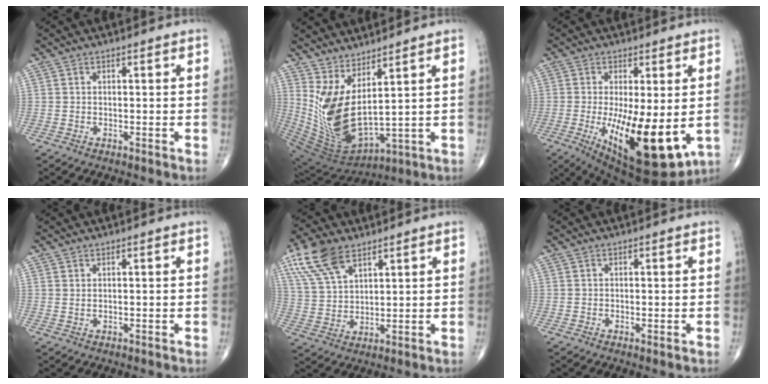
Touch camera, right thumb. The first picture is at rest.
{"total": 13.9, "force": [4.8, 4.6, 12.1], "torque": [-0.239, -0.061, 0.121]}
{"total": 17.7, "force": [-3.1, 6.2, 16.3], "torque": [-0.256, -0.036, -0.025]}
{"total": 0.7, "force": [0.5, 0.2, 0.5], "torque": [-0.011, -0.002, 0.010]}
{"total": 11.3, "force": [6.8, 5.6, 7.1], "torque": [-0.139, -0.012, 0.138]}
{"total": 0.7, "force": [-0.2, 0.1, 0.7], "torque": [-0.015, -0.004, -0.003]}